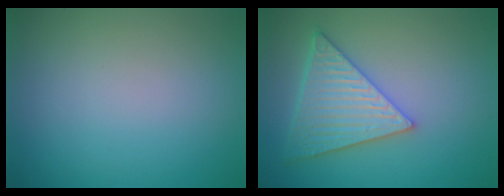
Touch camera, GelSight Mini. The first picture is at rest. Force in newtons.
{"total": 5.7, "press": 5.0, "slide": 2.9}